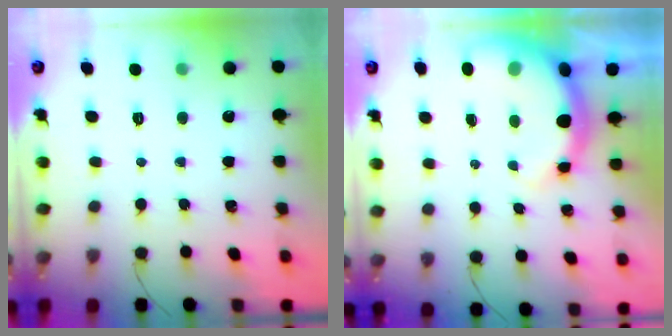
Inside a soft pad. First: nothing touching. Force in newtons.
{"total": 9.9, "press": 9.8, "slide": 1.7}